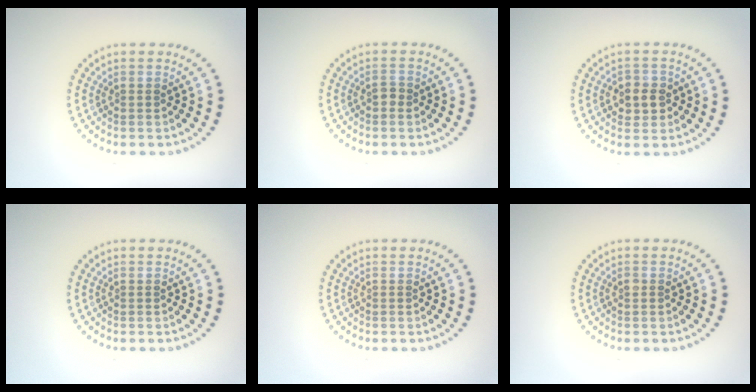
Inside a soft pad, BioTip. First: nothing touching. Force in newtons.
{"total": 0.8, "press": 0.8, "slide": 0.1}
{"total": 2.5, "press": 2.4, "slide": 0.7}
{"total": 0.0}
{"total": 0.0}
{"total": 0.5, "press": 0.5, "slide": 0.1}